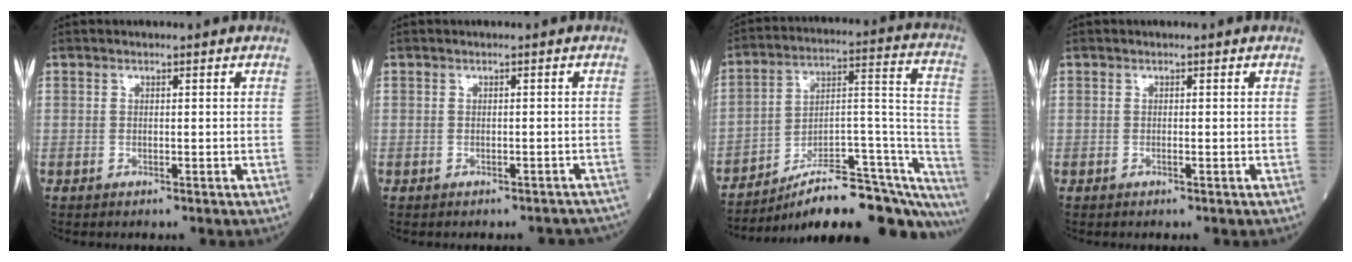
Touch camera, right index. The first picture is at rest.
{"total": 4.2, "force": [-3.7, 2.0, 0.5], "torque": [0.006, 0.011, -0.037]}
{"total": 26.2, "force": [-21.5, 5.0, 14.1], "torque": [-0.117, 0.038, -0.308]}
{"total": 0.0}